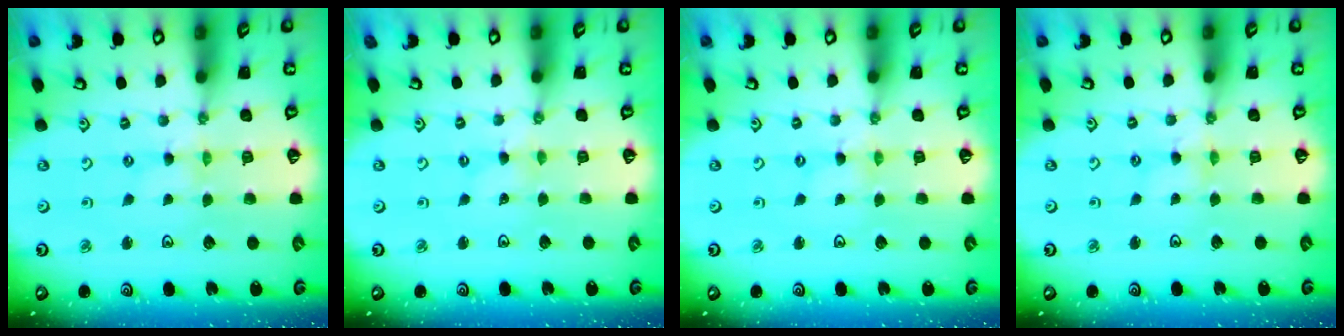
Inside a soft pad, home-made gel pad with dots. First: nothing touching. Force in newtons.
{"total": 0.0}
{"total": 1.4, "press": 1.4, "slide": 0.2}
{"total": 1.5, "press": 1.4, "slide": 0.3}